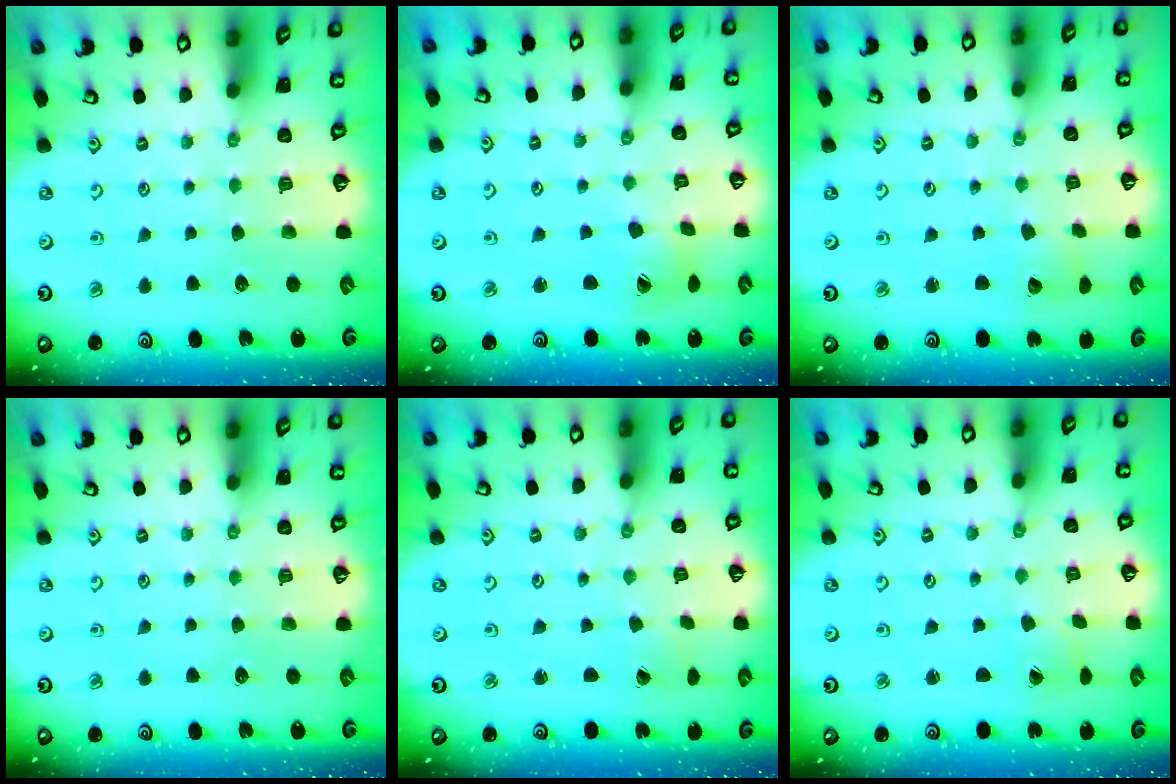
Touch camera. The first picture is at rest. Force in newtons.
{"total": 7.5, "press": 7.5, "slide": 0.6}
{"total": 2.8, "press": 2.8, "slide": 0.3}
{"total": 0.0}
{"total": 0.0}
{"total": 2.2, "press": 2.2, "slide": 0.2}